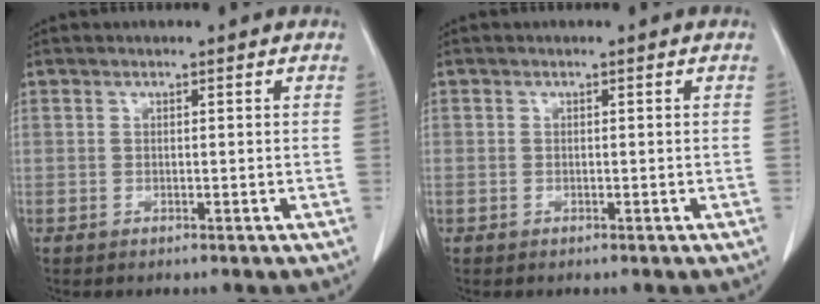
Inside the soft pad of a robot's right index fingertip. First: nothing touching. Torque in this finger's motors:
{"motor_torque": [-0.05, -0.06, -0.29, -0.15]}